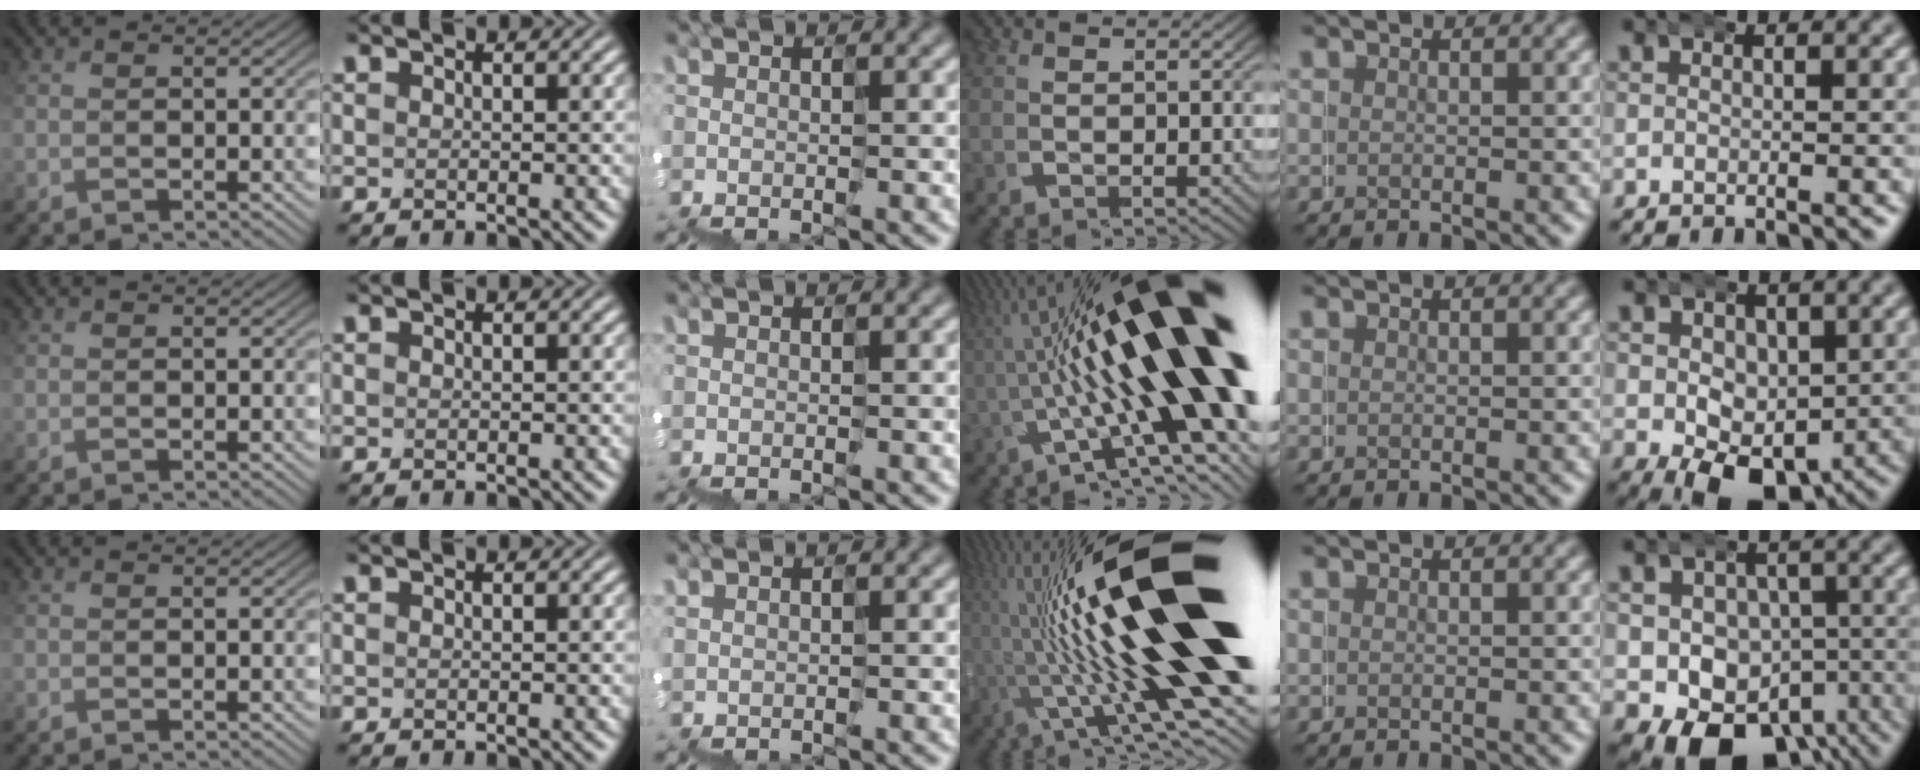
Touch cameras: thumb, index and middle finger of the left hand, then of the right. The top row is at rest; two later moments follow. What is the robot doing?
{"motion": "wrap", "object": "duck tape"}